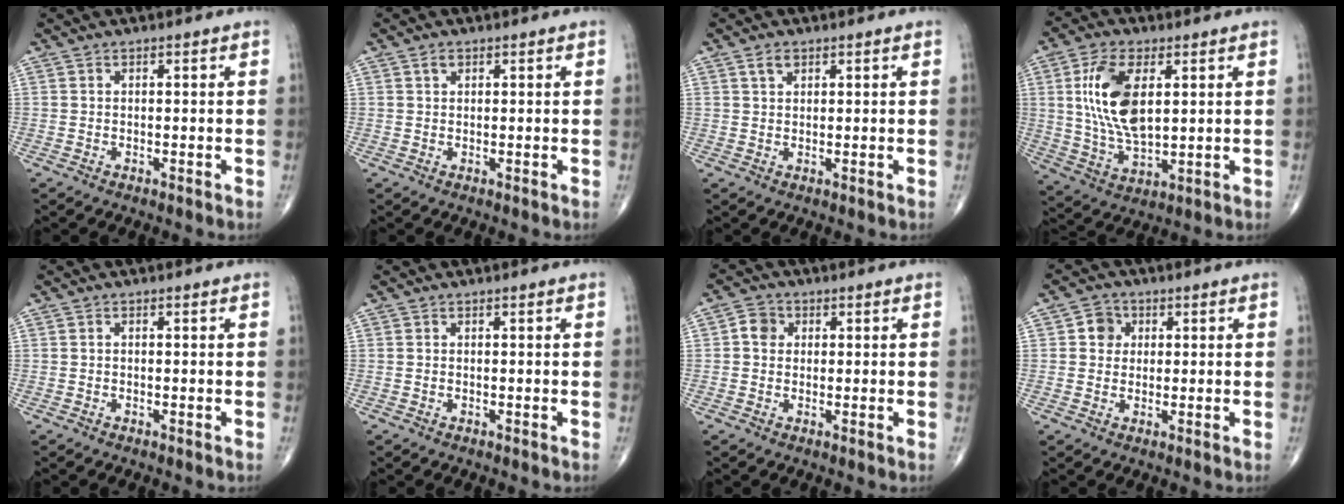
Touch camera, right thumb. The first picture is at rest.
{"total": 1.2, "force": [0.6, 0.8, 0.7], "torque": [-0.009, 0.001, 0.010]}
{"total": 2.2, "force": [1.2, 1.3, 1.2], "torque": [-0.019, -0.001, 0.023]}
{"total": 13.8, "force": [3.2, 6.9, 11.6], "torque": [-0.224, -0.014, 0.067]}
{"total": 0.0}
{"total": 0.0}
{"total": 3.3, "force": [0.4, 2.9, 1.4], "torque": [-0.010, 0.006, 0.001]}
{"total": 3.8, "force": [0.8, 3.4, 1.3], "torque": [0.000, 0.003, 0.007]}